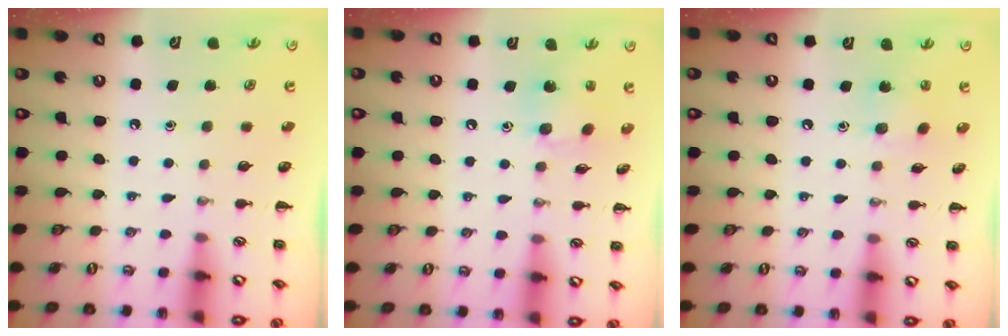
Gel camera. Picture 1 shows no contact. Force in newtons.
{"total": 7.5, "press": 7.5, "slide": 0.6}
{"total": 5.5, "press": 5.3, "slide": 1.3}